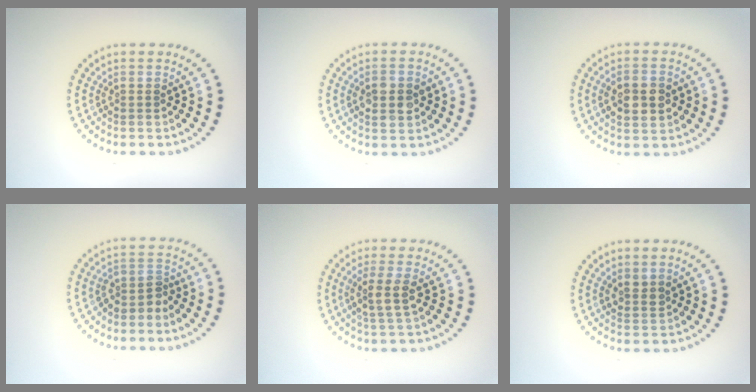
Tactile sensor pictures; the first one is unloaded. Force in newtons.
{"total": 2.8, "press": 2.8, "slide": 0.2}
{"total": 3.8, "press": 3.8, "slide": 0.1}
{"total": 2.0, "press": 1.5, "slide": 1.3}
{"total": 2.3, "press": 2.0, "slide": 1.2}
{"total": 1.5, "press": 1.3, "slide": 0.8}